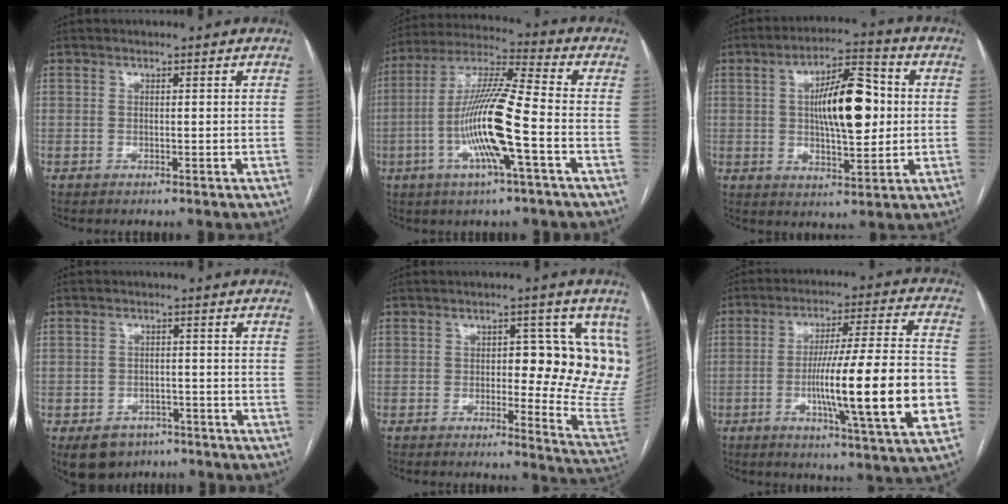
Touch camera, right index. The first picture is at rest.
{"total": 14.8, "force": [-3.9, 0.5, 14.2], "torque": [-0.281, -0.001, -0.080]}
{"total": 12.7, "force": [1.3, 4.0, 12.0], "torque": [-0.200, 0.020, 0.023]}
{"total": 6.3, "force": [-3.9, 4.6, 1.6], "torque": [-0.024, 0.008, -0.051]}
{"total": 13.2, "force": [2.9, 5.0, 11.8], "torque": [-0.126, -0.001, 0.029]}
{"total": 19.8, "force": [-4.2, 0.5, 19.4], "torque": [-0.281, -0.001, -0.062]}